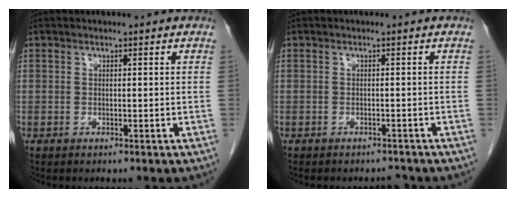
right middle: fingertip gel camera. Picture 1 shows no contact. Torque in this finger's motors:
{"motor_torque": [0.01, 0.00, 0.00, 0.00]}